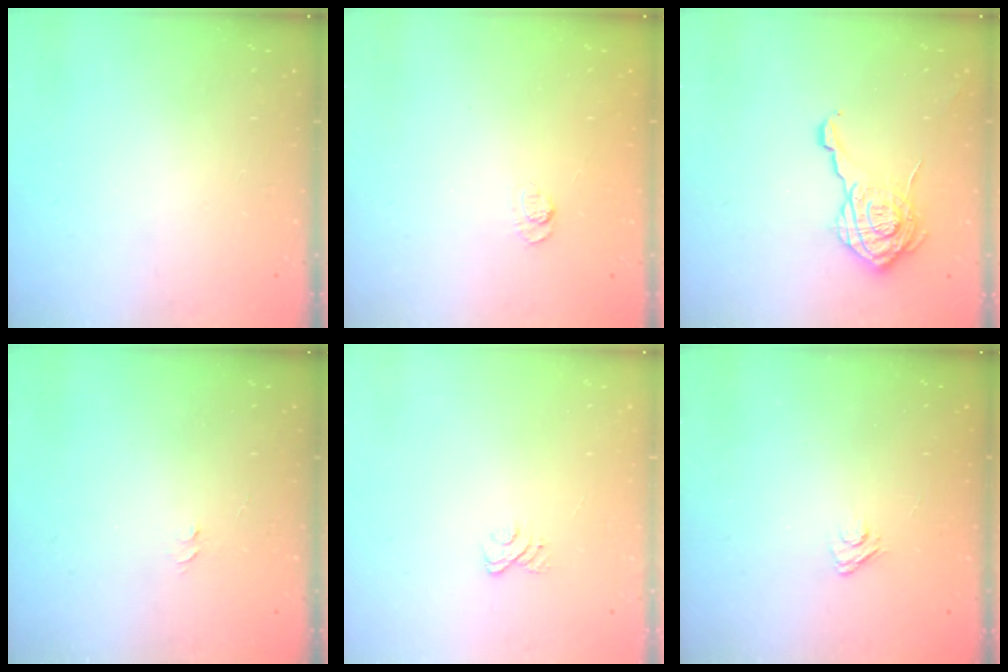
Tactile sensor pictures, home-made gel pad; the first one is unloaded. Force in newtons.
{"total": 3.6, "press": 3.3, "slide": 1.4}
{"total": 18.1, "press": 18.1, "slide": 0.8}
{"total": 3.5, "press": 3.5, "slide": 0.3}
{"total": 3.5, "press": 3.3, "slide": 1.2}
{"total": 3.1, "press": 2.8, "slide": 1.3}